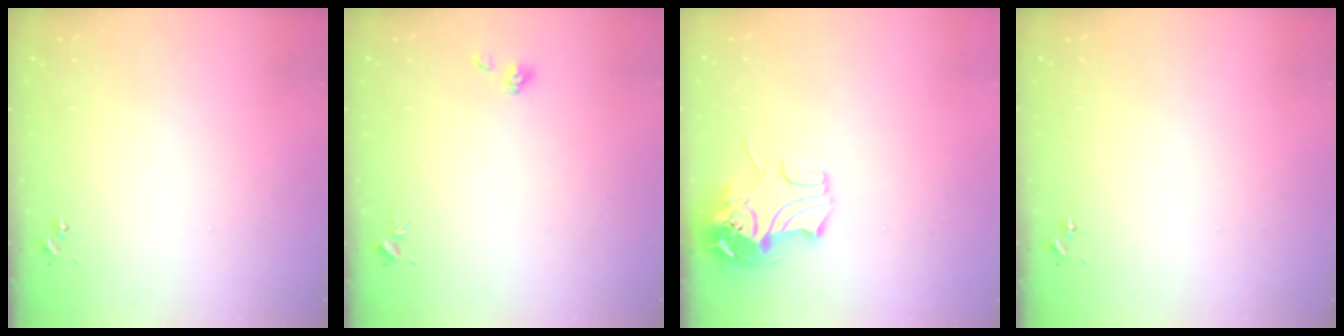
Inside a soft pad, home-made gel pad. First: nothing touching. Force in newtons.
{"total": 5.3, "press": 5.2, "slide": 1.1}
{"total": 10.8, "press": 10.6, "slide": 1.6}
{"total": 0.0}